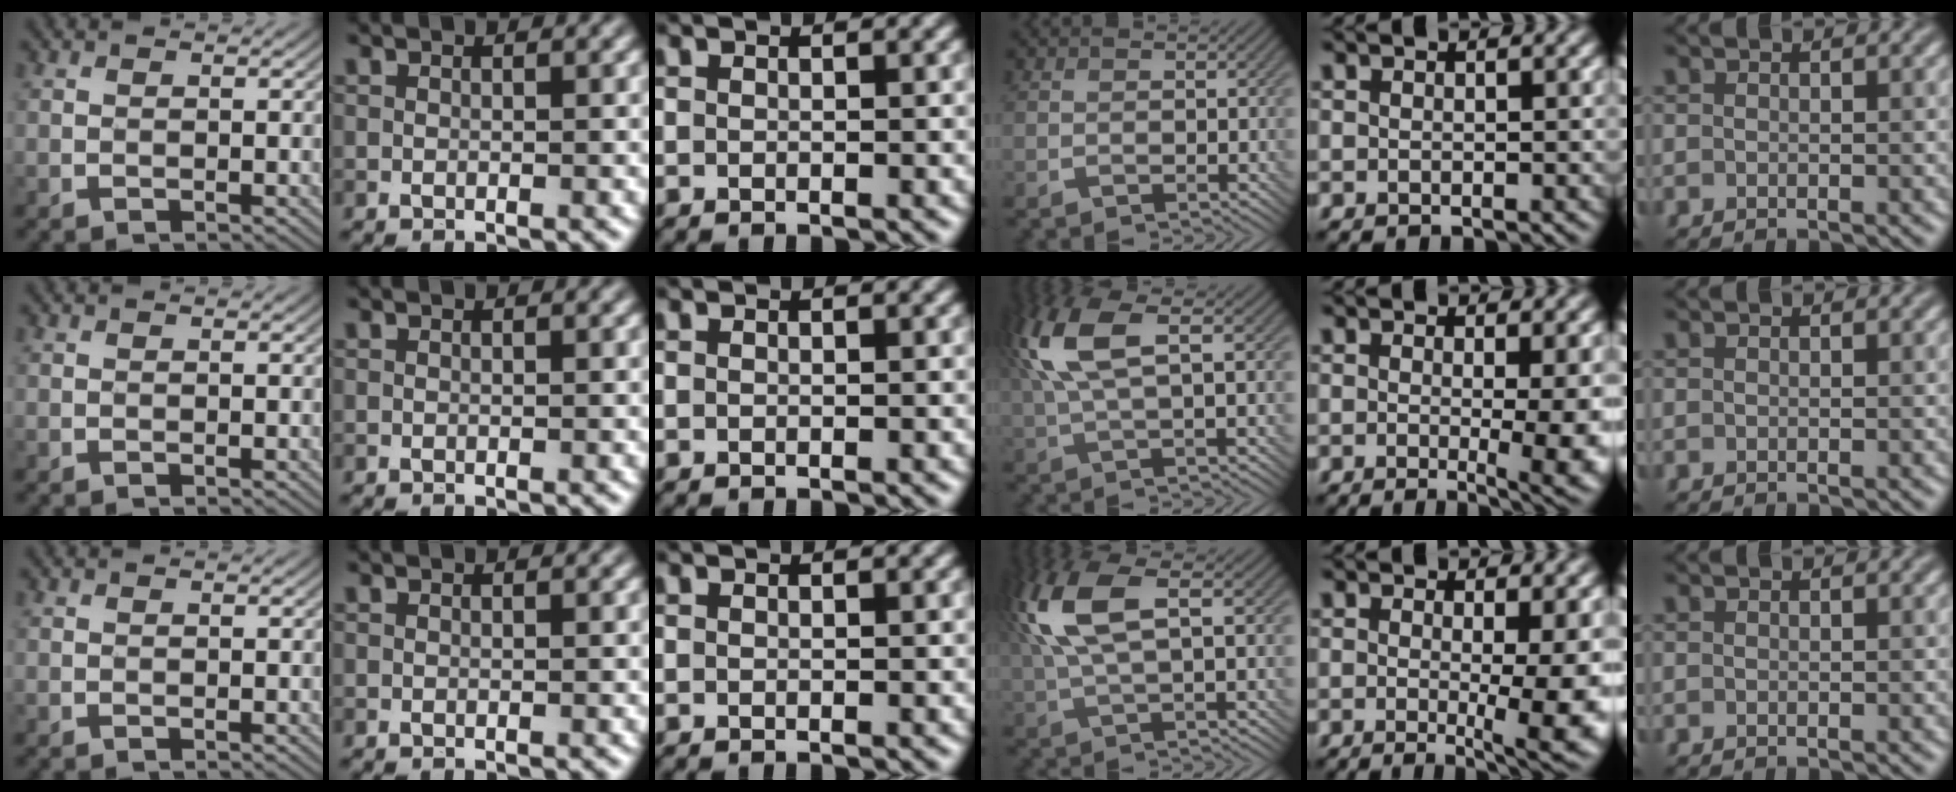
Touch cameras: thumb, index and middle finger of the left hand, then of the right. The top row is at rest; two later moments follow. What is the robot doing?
{"motion": "insert", "object": "bottle cap"}